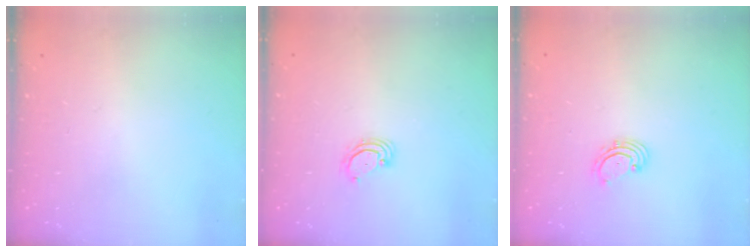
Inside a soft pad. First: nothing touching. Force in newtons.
{"total": 3.1, "press": 3.1, "slide": 0.3}
{"total": 2.2, "press": 2.1, "slide": 0.7}